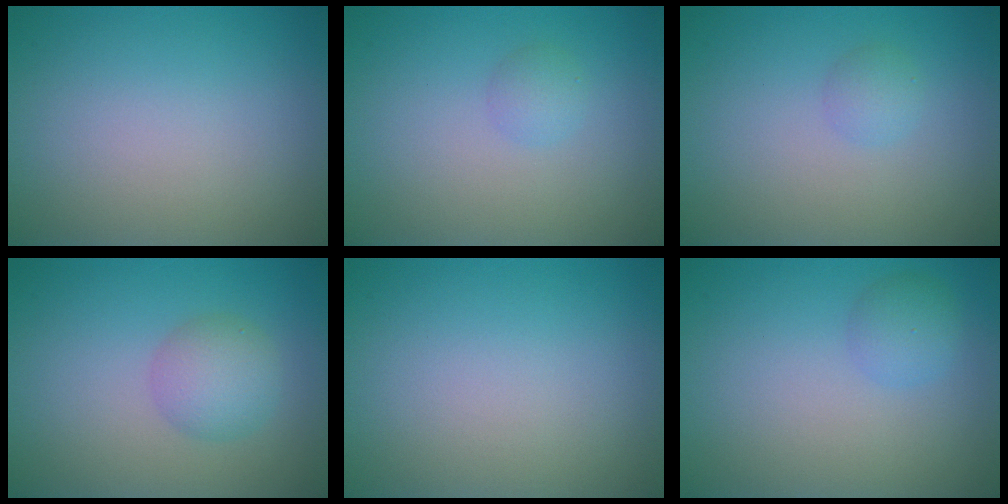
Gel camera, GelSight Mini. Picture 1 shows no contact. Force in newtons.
{"total": 1.2, "press": 1.2, "slide": 0.1}
{"total": 1.2, "press": 1.2, "slide": 0.1}
{"total": 3.0, "press": 3.0, "slide": 0.1}
{"total": 0.0}
{"total": 1.7, "press": 1.7, "slide": 0.0}